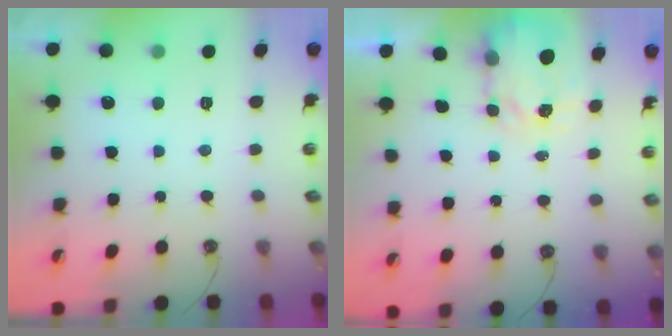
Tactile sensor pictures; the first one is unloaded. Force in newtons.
{"total": 3.5, "press": 3.5, "slide": 0.4}